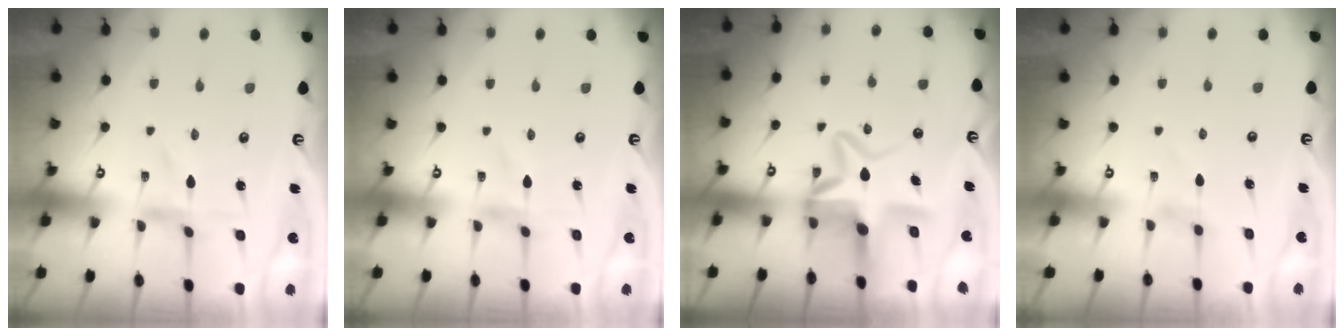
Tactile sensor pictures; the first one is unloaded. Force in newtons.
{"total": 1.0, "press": 1.0, "slide": 0.1}
{"total": 10.0, "press": 9.6, "slide": 2.6}
{"total": 0.0}